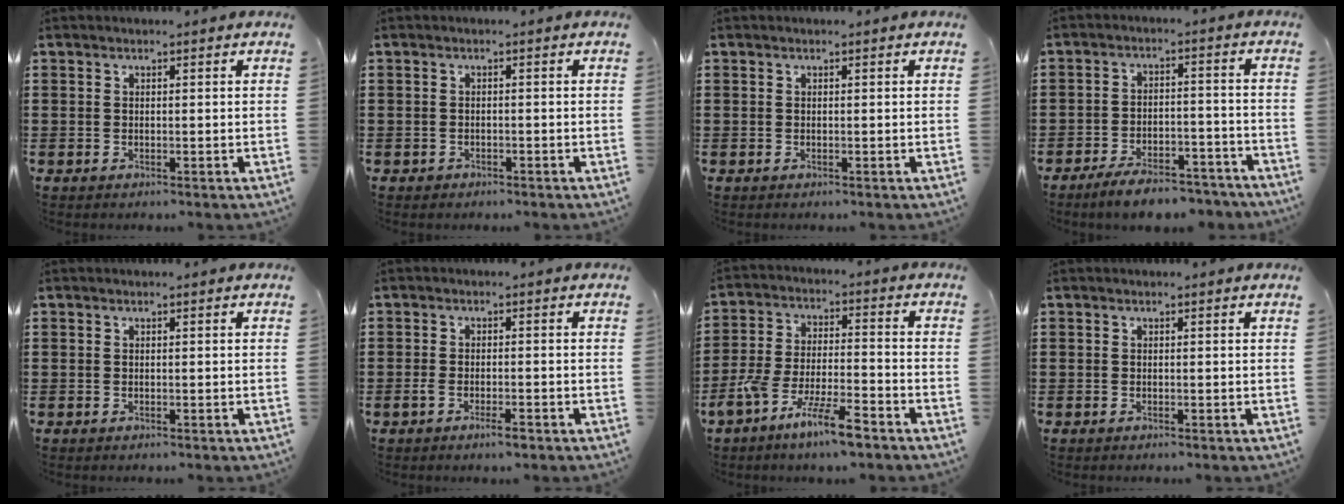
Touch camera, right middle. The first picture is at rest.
{"total": 0.6, "force": [-0.6, 0.3, 0.0], "torque": [-0.001, 0.001, -0.013]}
{"total": 0.0}
{"total": 6.4, "force": [-5.8, 1.0, 2.5], "torque": [-0.039, 0.008, -0.108]}
{"total": 0.0}
{"total": 2.4, "force": [-1.4, 0.6, 1.9], "torque": [-0.038, -0.002, -0.028]}
{"total": 9.3, "force": [-6.9, 1.4, 6.1], "torque": [-0.136, -0.005, -0.135]}
{"total": 0.0}